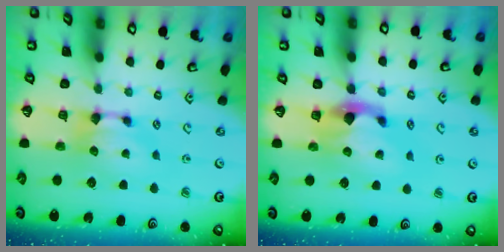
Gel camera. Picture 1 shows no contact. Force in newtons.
{"total": 2.9, "press": 2.6, "slide": 1.3}